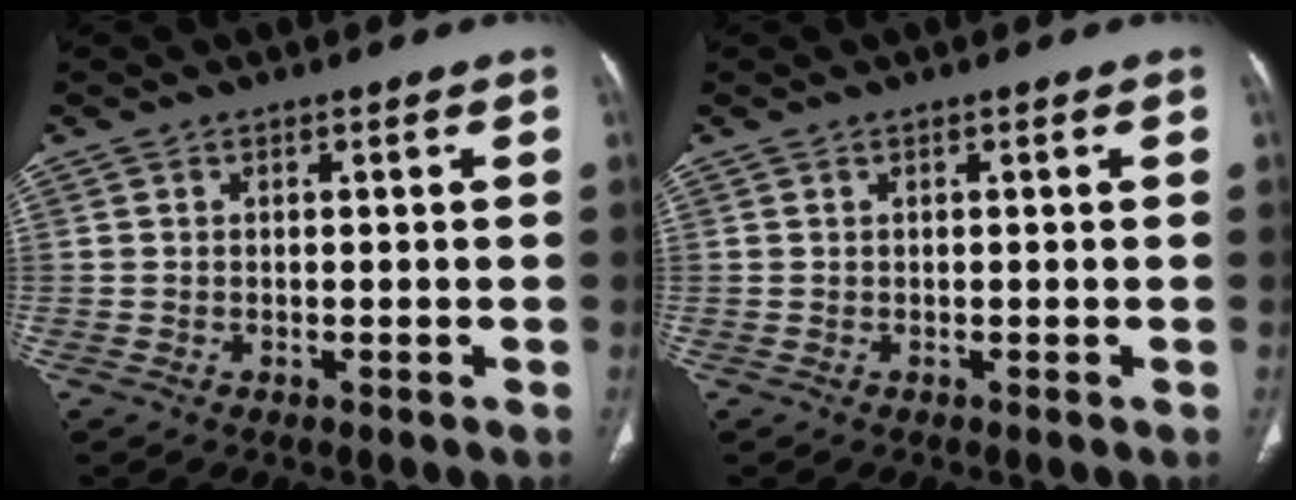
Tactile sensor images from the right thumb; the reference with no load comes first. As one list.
[{"total": 0.0}]